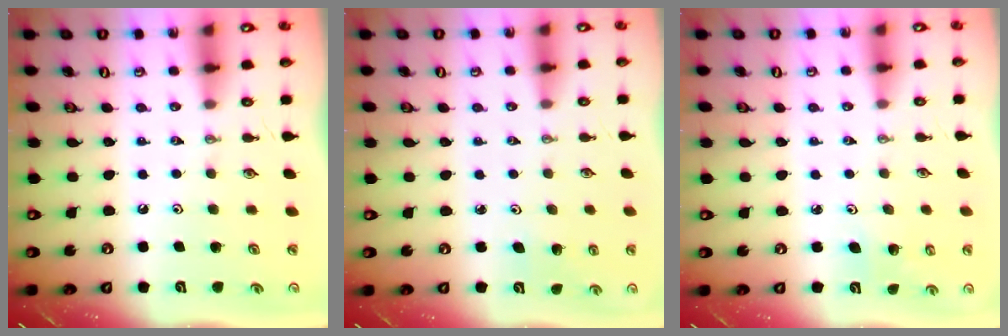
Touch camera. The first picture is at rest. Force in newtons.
{"total": 2.9, "press": 2.6, "slide": 1.3}
{"total": 3.4, "press": 3.2, "slide": 0.9}